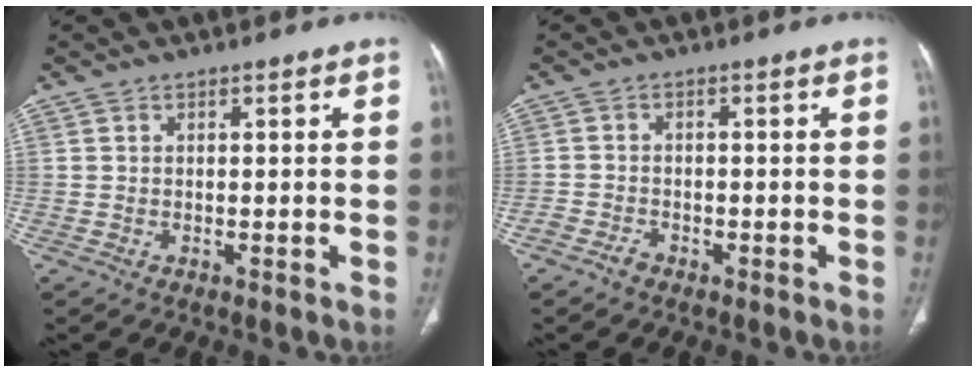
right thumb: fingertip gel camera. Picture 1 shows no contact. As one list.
[{"total": 1.9, "force": [-1.5, 1.0, 0.5], "torque": [-0.013, 0.010, -0.025]}]